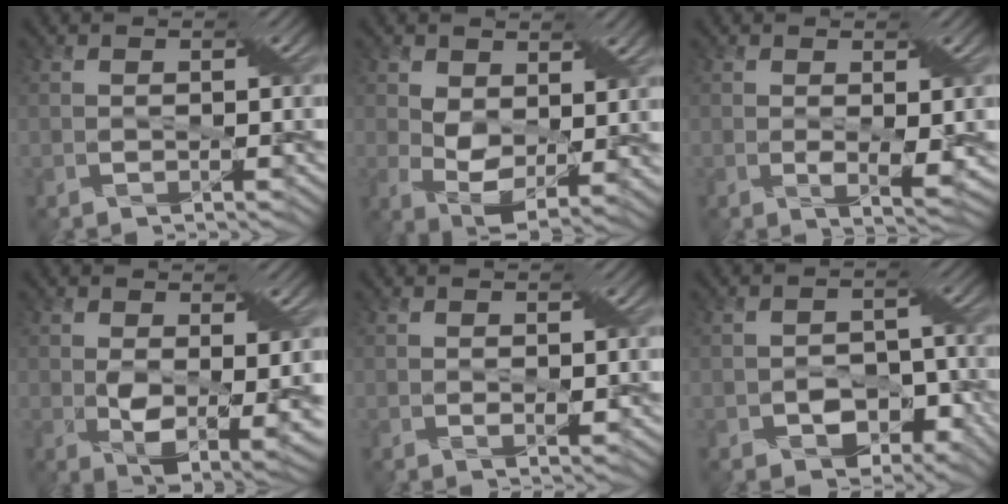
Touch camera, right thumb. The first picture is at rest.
{"total": 5.6, "force": [2.1, 3.4, 4.0], "torque": [-0.080, -0.010, 0.038]}
{"total": 2.6, "force": [0.4, 0.7, 2.5], "torque": [-0.044, -0.009, 0.011]}
{"total": 6.9, "force": [0.4, 3.4, 6.0], "torque": [-0.110, -0.019, 0.019]}
{"total": 1.3, "force": [0.2, 0.7, 1.1], "torque": [-0.017, -0.006, 0.009]}
{"total": 6.7, "force": [-3.7, 4.6, 3.1], "torque": [-0.042, -0.007, -0.057]}